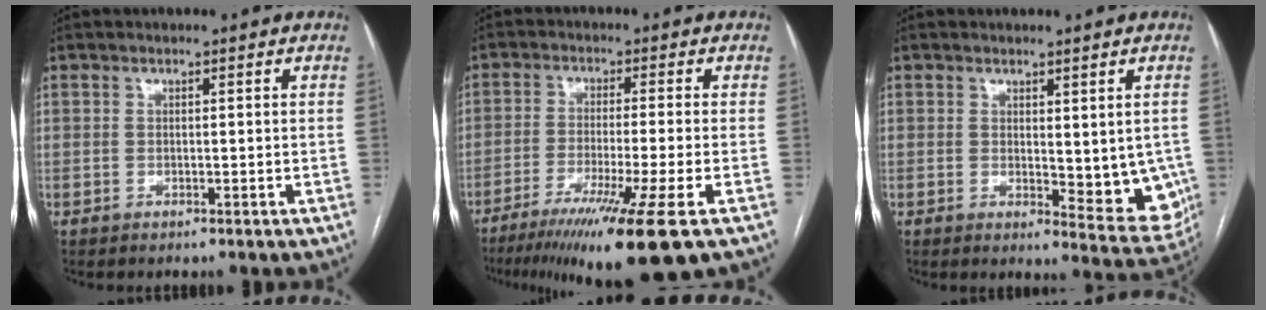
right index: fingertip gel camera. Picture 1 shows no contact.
{"total": 15.4, "force": [-9.9, -1.4, 11.7], "torque": [-0.175, -0.049, -0.159]}
{"total": 8.5, "force": [-0.2, 3.5, 7.7], "torque": [-0.080, -0.022, 0.008]}